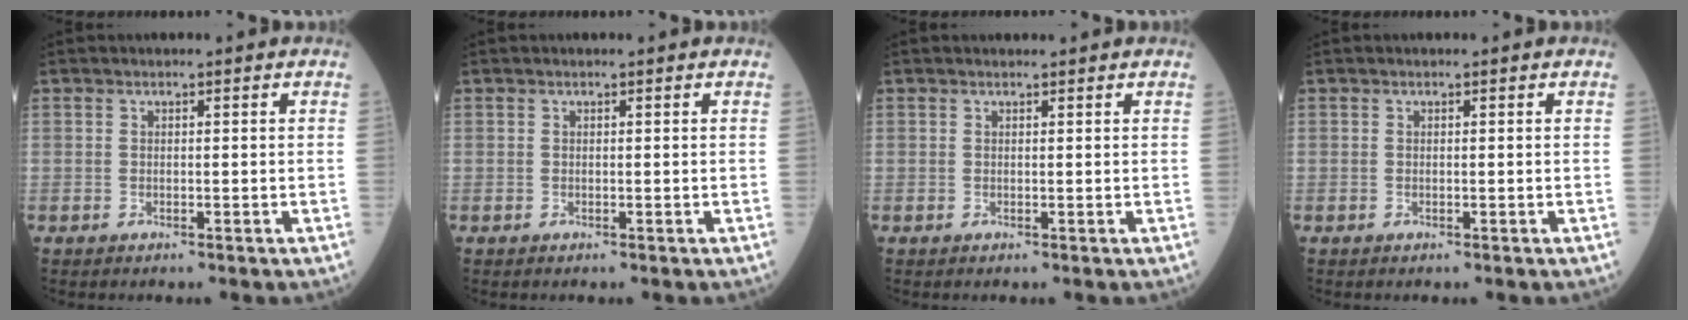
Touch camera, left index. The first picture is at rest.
{"total": 0.0}
{"total": 1.0, "force": [1.0, 0.0, 0.2], "torque": [-0.008, 0.006, 0.018]}
{"total": 0.0}